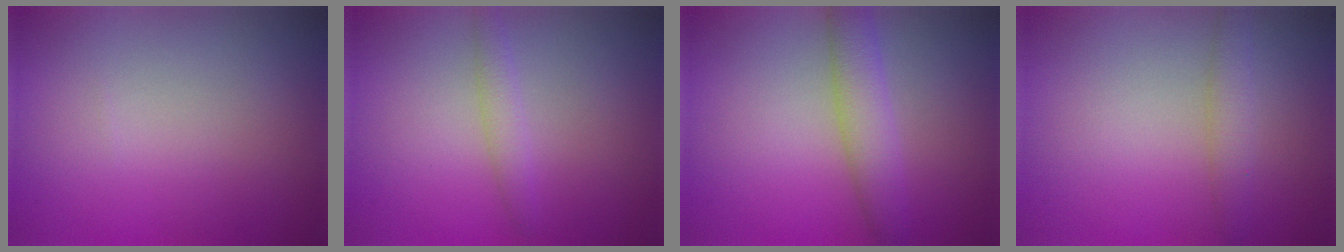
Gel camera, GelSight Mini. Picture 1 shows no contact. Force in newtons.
{"total": 1.6, "press": 1.6, "slide": 0.0}
{"total": 3.4, "press": 3.4, "slide": 0.0}
{"total": 2.0, "press": 2.0, "slide": 0.1}